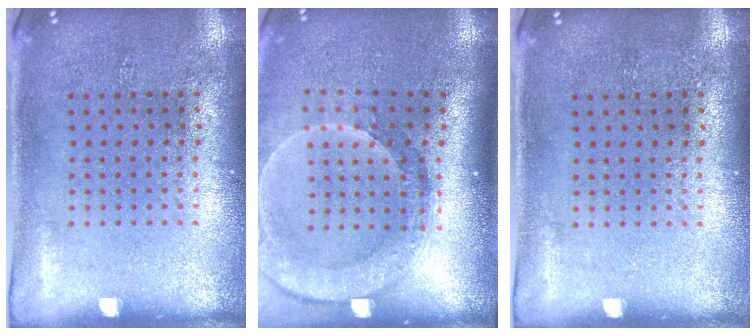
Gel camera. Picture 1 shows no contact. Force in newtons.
{"total": 2.6, "press": 2.0, "slide": 1.7}
{"total": 0.0}